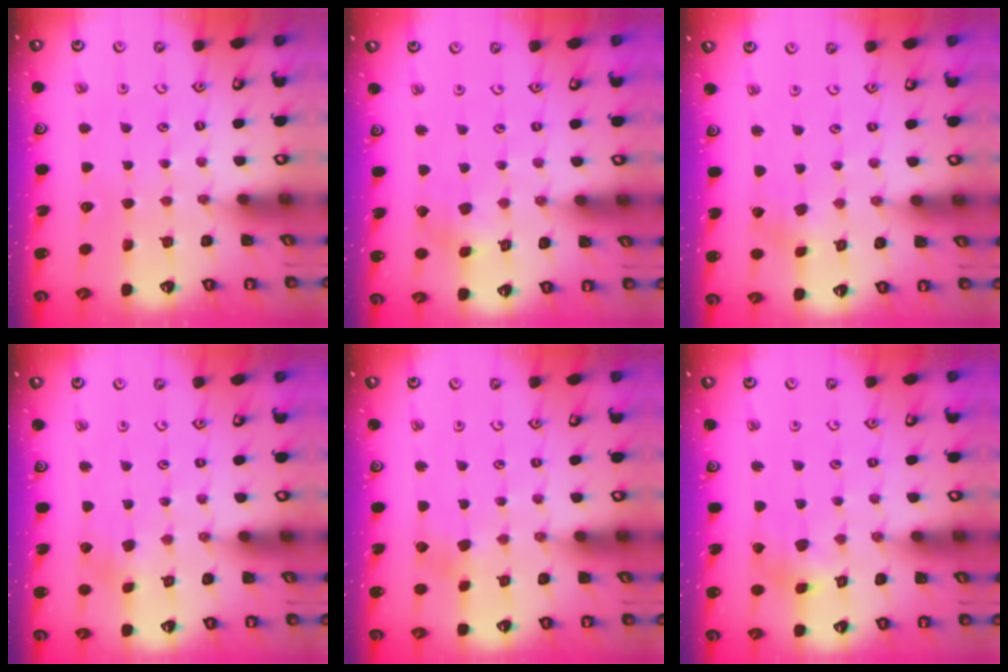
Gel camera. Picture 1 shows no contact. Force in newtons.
{"total": 3.0, "press": 3.0, "slide": 0.4}
{"total": 0.7, "press": 0.6, "slide": 0.2}
{"total": 2.0, "press": 2.0, "slide": 0.3}
{"total": 4.1, "press": 4.1, "slide": 0.5}
{"total": 3.6, "press": 3.6, "slide": 0.4}